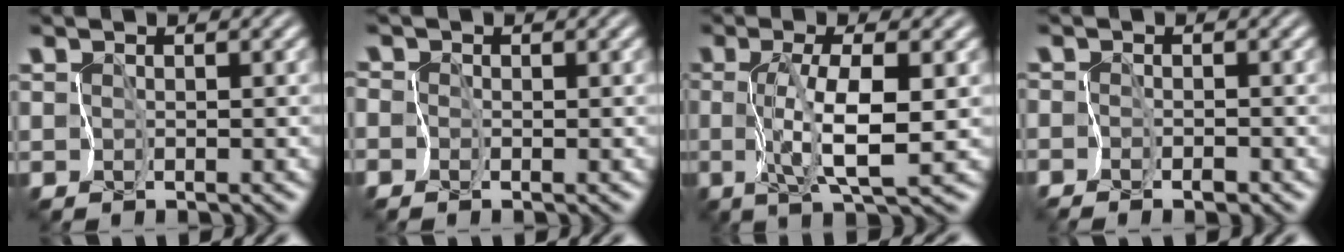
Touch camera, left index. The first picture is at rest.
{"total": 1.5, "force": [-0.1, 1.3, 0.7], "torque": [-0.003, 0.009, -0.016]}
{"total": 4.5, "force": [-0.2, 0.3, 4.5], "torque": [-0.091, -0.005, -0.001]}
{"total": 1.1, "force": [-1.0, 0.1, 0.1], "torque": [-0.005, -0.003, -0.024]}